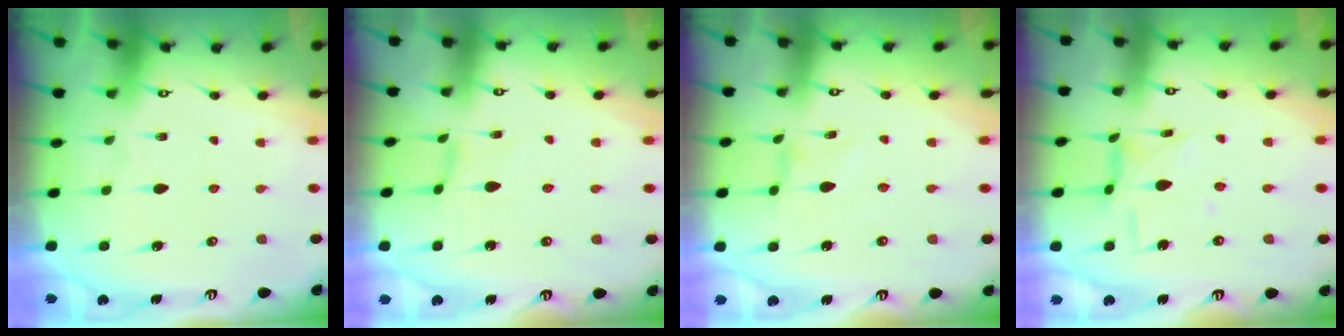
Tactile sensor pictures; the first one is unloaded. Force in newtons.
{"total": 1.4, "press": 1.4, "slide": 0.3}
{"total": 0.0}
{"total": 5.3, "press": 5.3, "slide": 0.3}